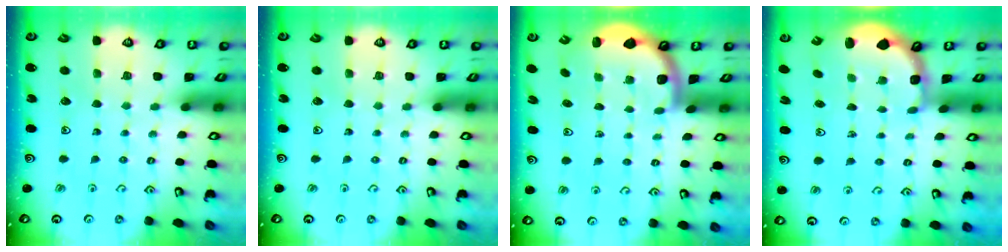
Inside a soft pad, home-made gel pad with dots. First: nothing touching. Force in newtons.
{"total": 0.0}
{"total": 1.7, "press": 1.7, "slide": 0.1}
{"total": 2.4, "press": 2.1, "slide": 1.2}